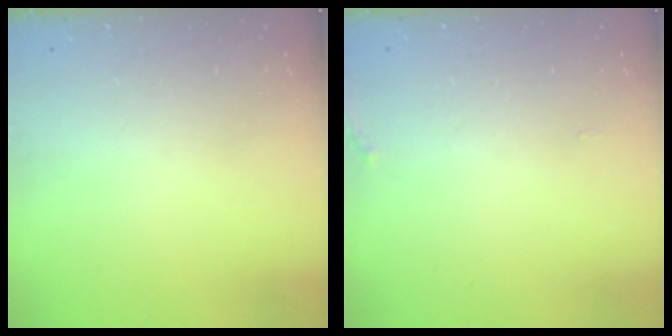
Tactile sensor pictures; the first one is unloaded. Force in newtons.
{"total": 5.2, "press": 4.9, "slide": 1.8}